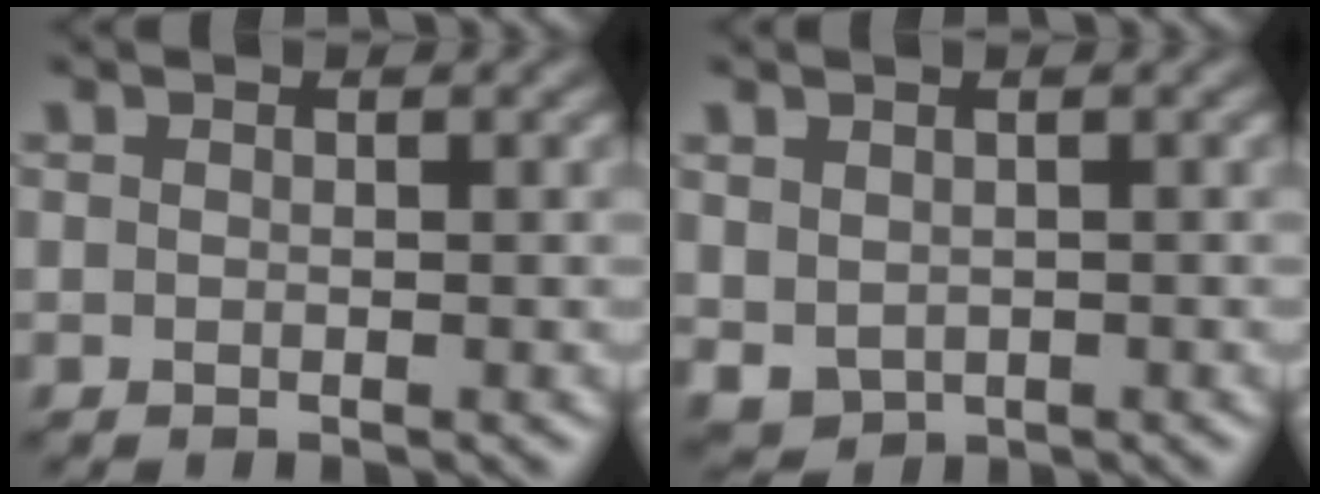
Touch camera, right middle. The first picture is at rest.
{"total": 1.8, "force": [0.4, 1.5, 0.9], "torque": [-0.021, -0.008, 0.014]}